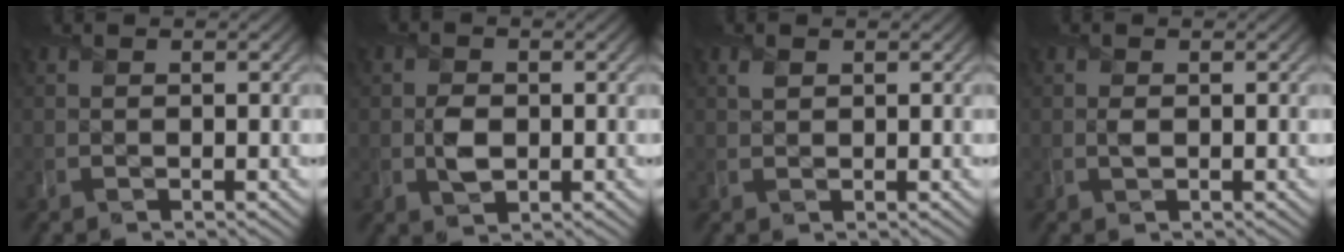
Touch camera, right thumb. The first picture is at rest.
{"total": 2.7, "force": [-0.2, 2.0, 1.8], "torque": [-0.039, -0.001, -0.005]}
{"total": 0.9, "force": [0.7, 0.5, 0.3], "torque": [-0.010, 0.001, 0.014]}
{"total": 0.7, "force": [0.2, 0.4, 0.5], "torque": [-0.011, 0.001, 0.002]}